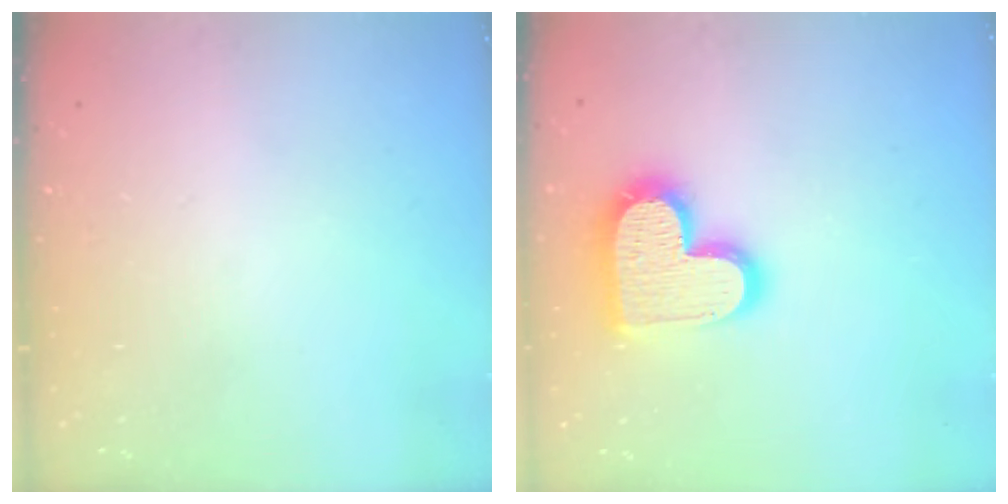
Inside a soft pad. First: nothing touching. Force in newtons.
{"total": 17.6, "press": 17.6, "slide": 1.3}